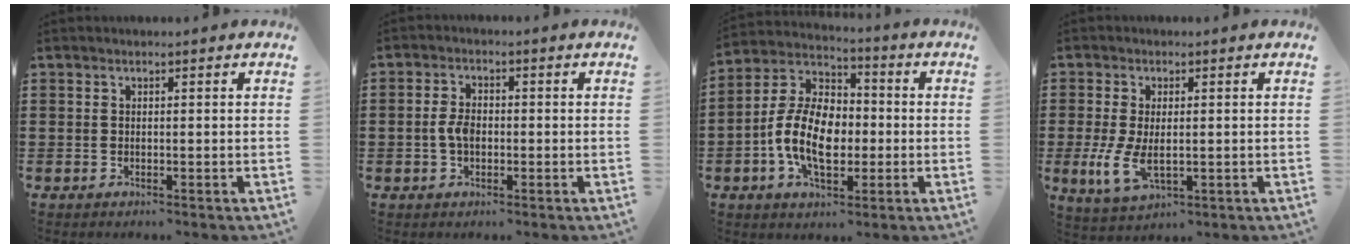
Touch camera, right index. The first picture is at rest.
{"total": 2.9, "force": [-0.5, 1.7, 2.3], "torque": [-0.059, -0.001, -0.012]}
{"total": 11.4, "force": [-2.2, 7.1, 8.6], "torque": [-0.204, 0.008, -0.044]}
{"total": 6.3, "force": [-0.5, 3.3, 5.3], "torque": [-0.131, -0.004, -0.014]}